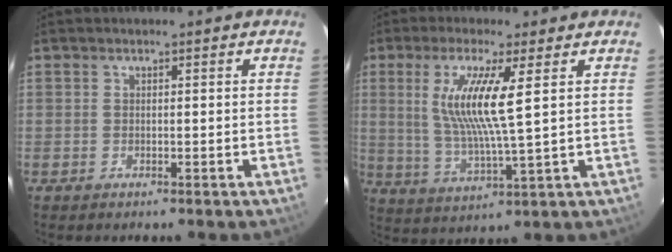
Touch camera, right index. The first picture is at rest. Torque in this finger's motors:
{"motor_torque": [0.40, 0.47, 0.23, 0.20]}